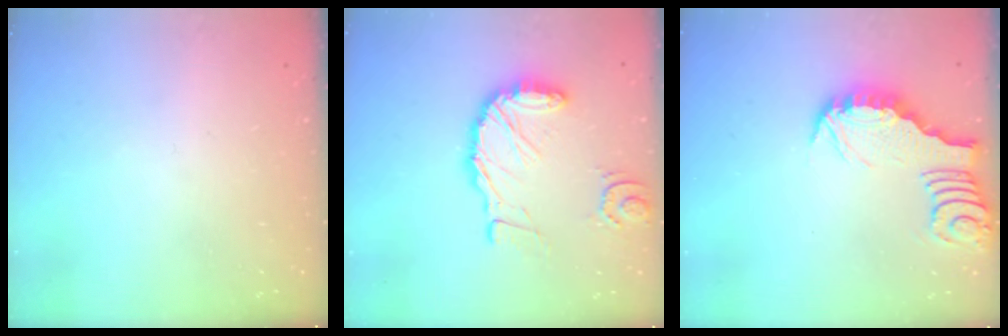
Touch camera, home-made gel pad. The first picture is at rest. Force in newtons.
{"total": 14.3, "press": 14.2, "slide": 1.6}
{"total": 3.4, "press": 3.4, "slide": 0.4}